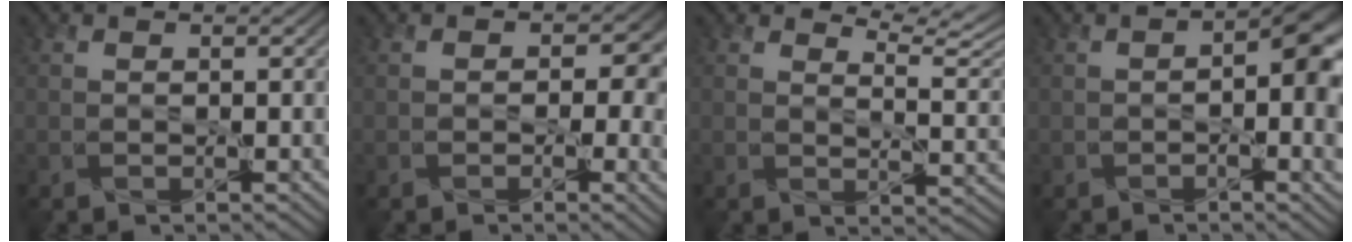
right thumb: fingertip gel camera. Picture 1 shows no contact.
{"total": 5.8, "force": [-0.2, 4.4, 3.7], "torque": [-0.016, -0.008, -0.005]}
{"total": 5.9, "force": [5.0, 1.2, 3.0], "torque": [-0.062, 0.003, 0.073]}
{"total": 7.5, "force": [-0.6, 3.3, 6.7], "torque": [-0.089, -0.006, -0.005]}